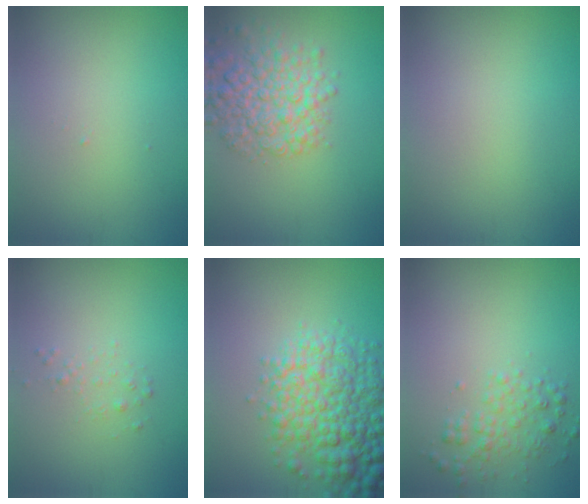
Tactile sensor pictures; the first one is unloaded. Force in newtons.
{"total": 5.7, "press": 5.7, "slide": 0.2}
{"total": 0.0}
{"total": 0.8, "press": 0.8, "slide": 0.1}
{"total": 7.6, "press": 7.6, "slide": 0.2}
{"total": 2.2, "press": 2.2, "slide": 0.1}